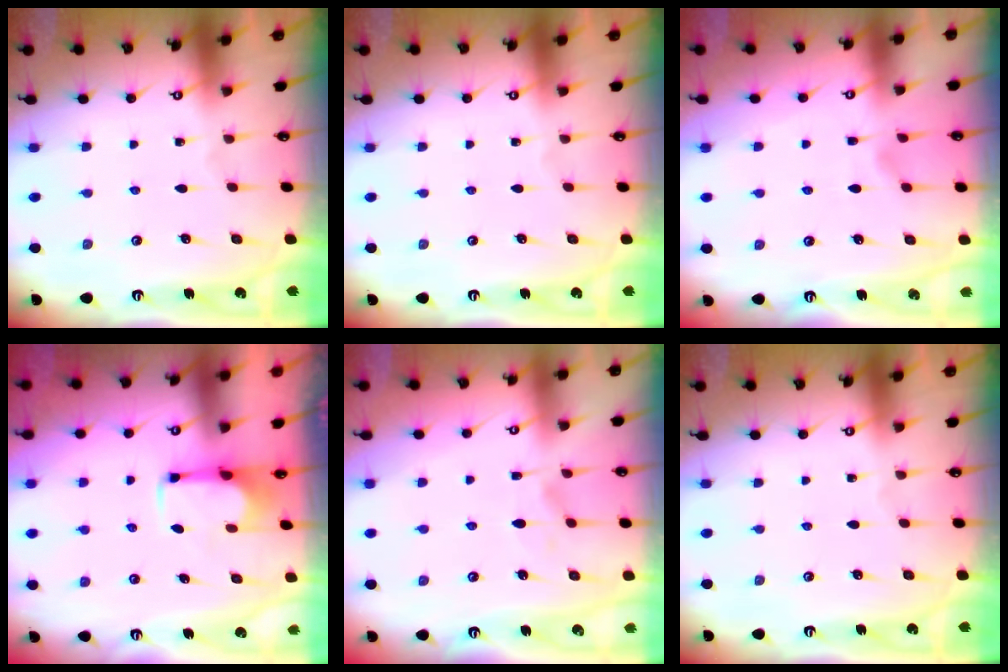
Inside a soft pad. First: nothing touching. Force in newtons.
{"total": 0.0}
{"total": 1.7, "press": 1.4, "slide": 0.9}
{"total": 2.8, "press": 2.6, "slide": 1.0}
{"total": 1.7, "press": 1.2, "slide": 1.2}
{"total": 0.0}